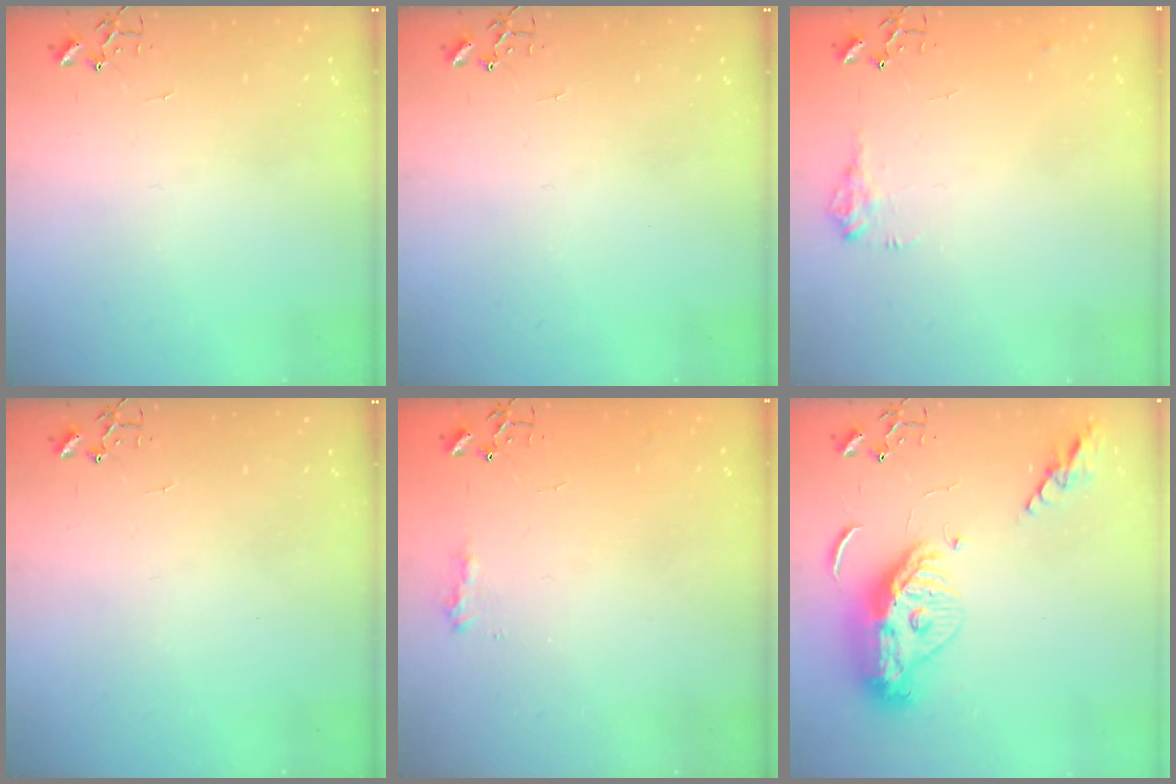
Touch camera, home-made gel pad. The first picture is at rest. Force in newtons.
{"total": 0.0}
{"total": 8.1, "press": 8.1, "slide": 0.3}
{"total": 0.0}
{"total": 7.8, "press": 7.8, "slide": 0.3}
{"total": 14.7, "press": 14.6, "slide": 1.6}